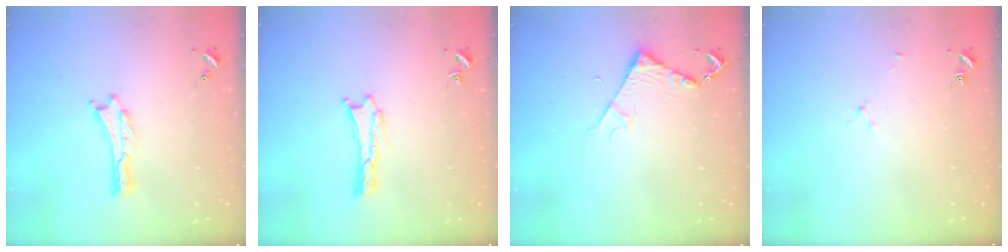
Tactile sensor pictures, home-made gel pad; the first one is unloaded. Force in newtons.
{"total": 0.0}
{"total": 4.4, "press": 4.4, "slide": 0.5}
{"total": 1.9, "press": 1.9, "slide": 0.3}